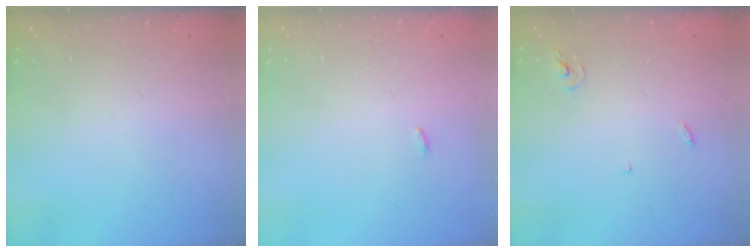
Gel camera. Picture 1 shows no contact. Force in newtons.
{"total": 3.3, "press": 1.6, "slide": 2.9}
{"total": 3.0, "press": 3.0, "slide": 0.2}